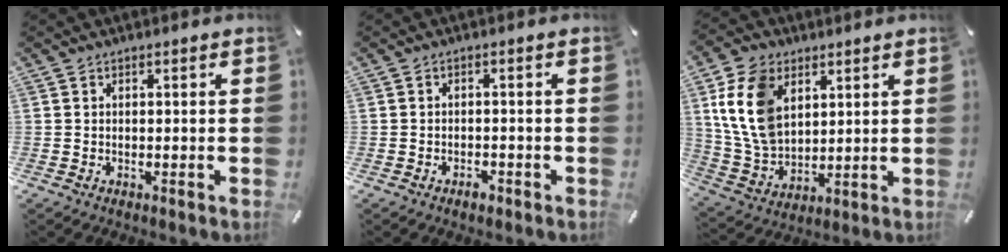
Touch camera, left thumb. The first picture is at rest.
{"total": 2.2, "force": [-1.5, 1.2, 1.0], "torque": [-0.019, 0.006, -0.030]}
{"total": 14.4, "force": [5.1, 10.3, 8.6], "torque": [-0.217, -0.006, 0.093]}